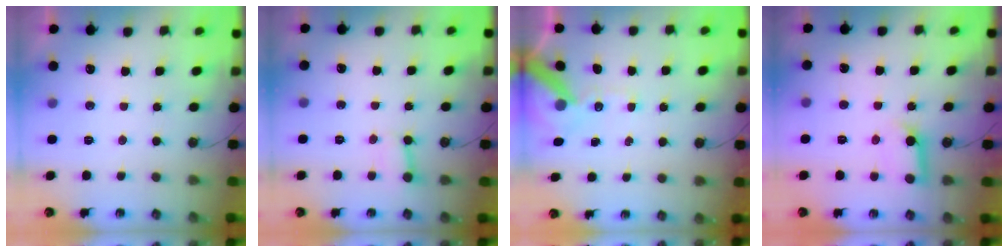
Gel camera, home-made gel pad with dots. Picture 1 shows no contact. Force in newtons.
{"total": 2.9, "press": 2.9, "slide": 0.4}
{"total": 11.1, "press": 10.9, "slide": 1.7}
{"total": 9.8, "press": 9.8, "slide": 1.2}